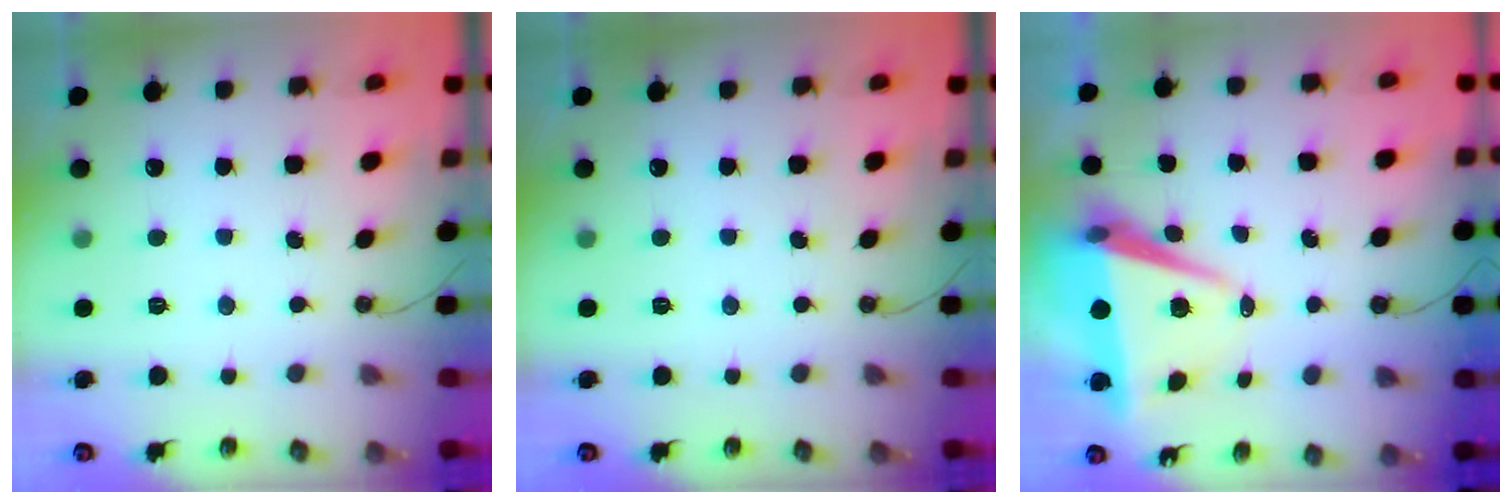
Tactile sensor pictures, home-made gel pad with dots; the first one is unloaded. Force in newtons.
{"total": 0.0}
{"total": 8.3, "press": 7.2, "slide": 4.1}